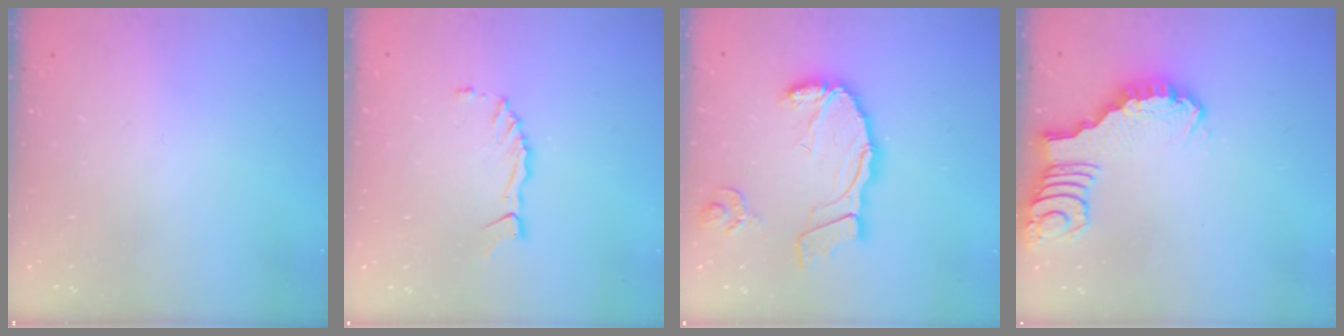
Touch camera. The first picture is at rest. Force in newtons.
{"total": 3.3, "press": 3.3, "slide": 0.3}
{"total": 15.5, "press": 15.4, "slide": 2.0}
{"total": 2.8, "press": 2.7, "slide": 0.4}